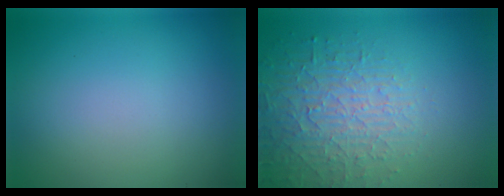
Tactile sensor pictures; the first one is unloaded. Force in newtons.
{"total": 4.0, "press": 3.9, "slide": 0.7}